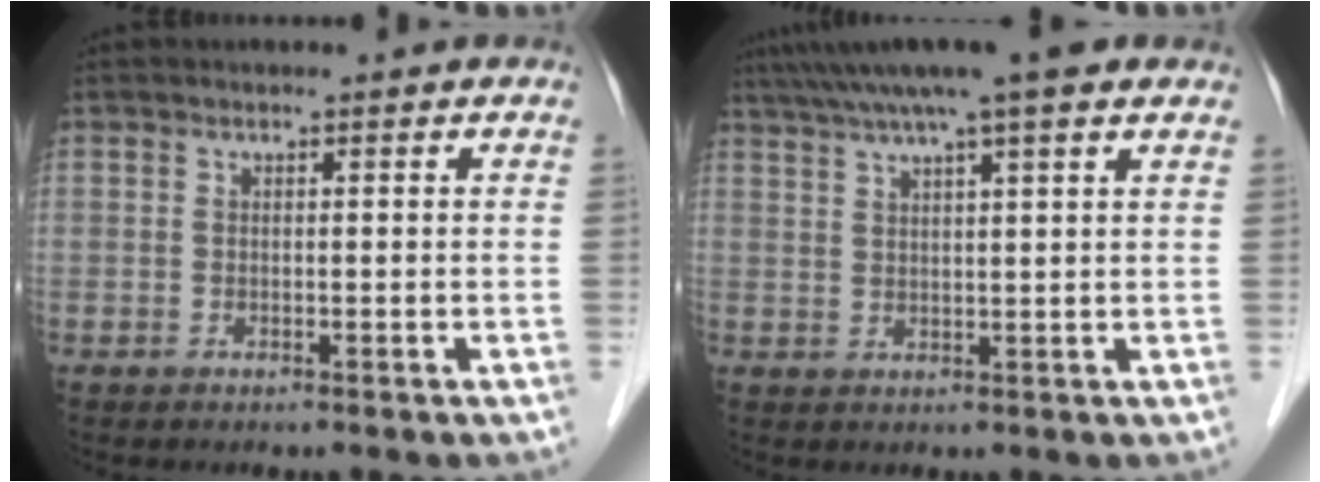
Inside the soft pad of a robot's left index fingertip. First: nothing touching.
{"total": 11.7, "force": [8.7, 0.7, 7.7], "torque": [-0.126, 0.040, 0.124]}